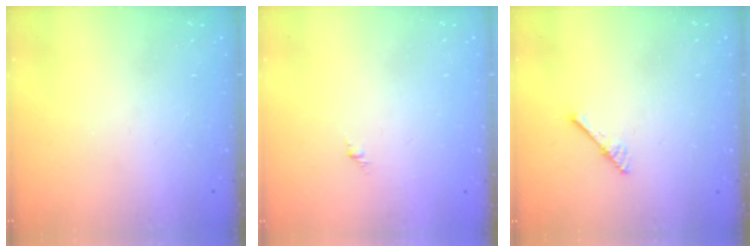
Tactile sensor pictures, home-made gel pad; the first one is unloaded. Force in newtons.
{"total": 1.3, "press": 1.2, "slide": 0.5}
{"total": 3.0, "press": 3.0, "slide": 0.3}